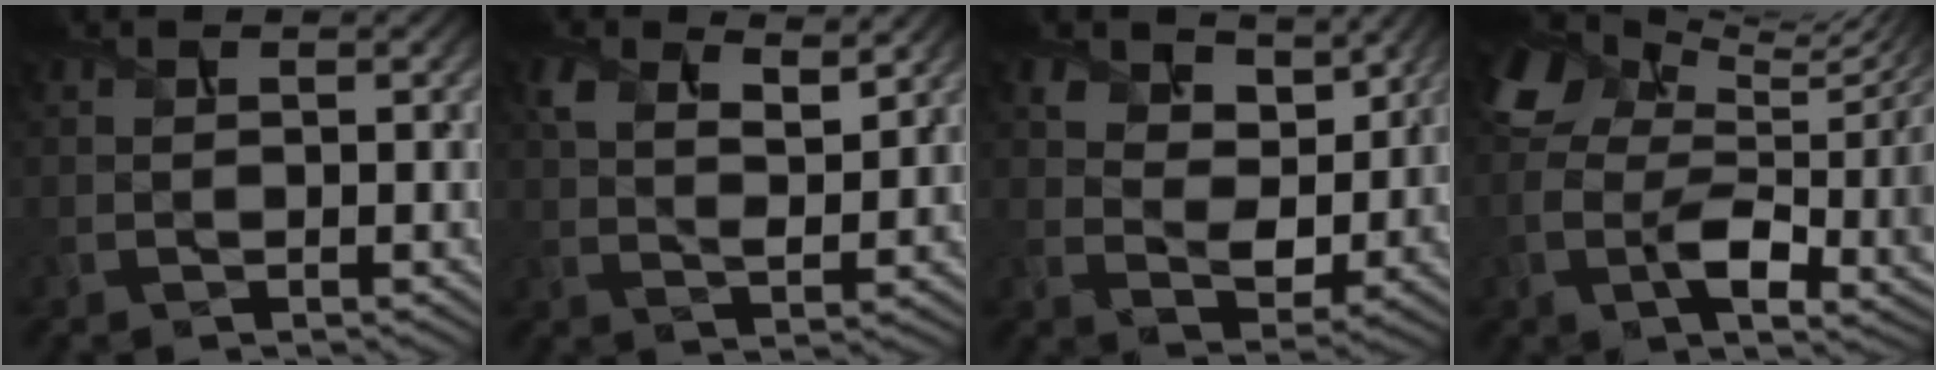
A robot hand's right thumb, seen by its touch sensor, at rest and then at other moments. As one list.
[{"total": 6.3, "force": [3.7, 2.7, 4.3], "torque": [-0.090, 0.000, 0.072]}, {"total": 6.7, "force": [3.7, 4.4, 3.3], "torque": [-0.074, -0.006, 0.057]}, {"total": 12.9, "force": [3.1, 7.5, 10.0], "torque": [-0.207, -0.027, 0.062]}]